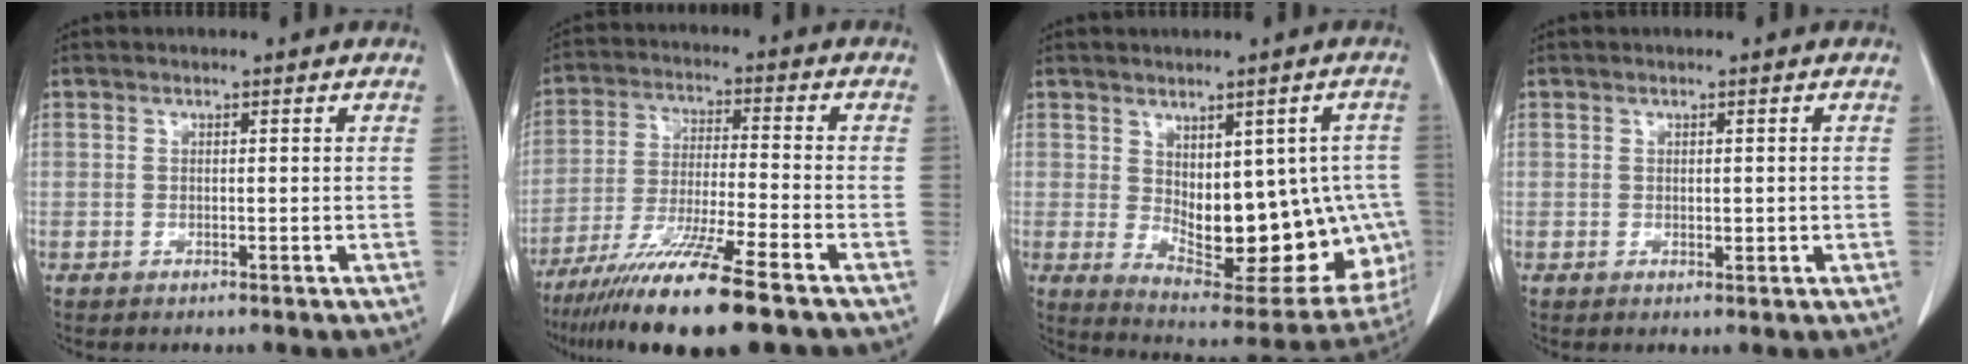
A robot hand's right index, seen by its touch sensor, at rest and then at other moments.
{"total": 14.5, "force": [-10.3, -0.2, 10.2], "torque": [-0.198, -0.046, -0.181]}
{"total": 18.6, "force": [-1.4, 8.8, 16.3], "torque": [-0.174, 0.005, 0.011]}
{"total": 1.1, "force": [0.0, 0.6, 1.0], "torque": [-0.012, -0.002, 0.003]}